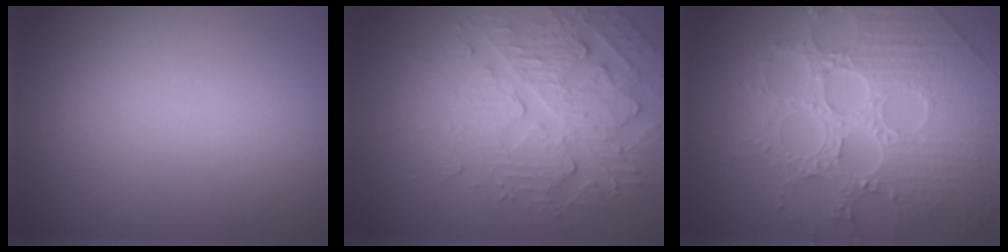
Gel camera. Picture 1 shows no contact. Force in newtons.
{"total": 4.7, "press": 4.2, "slide": 2.2}
{"total": 8.5, "press": 6.2, "slide": 5.8}